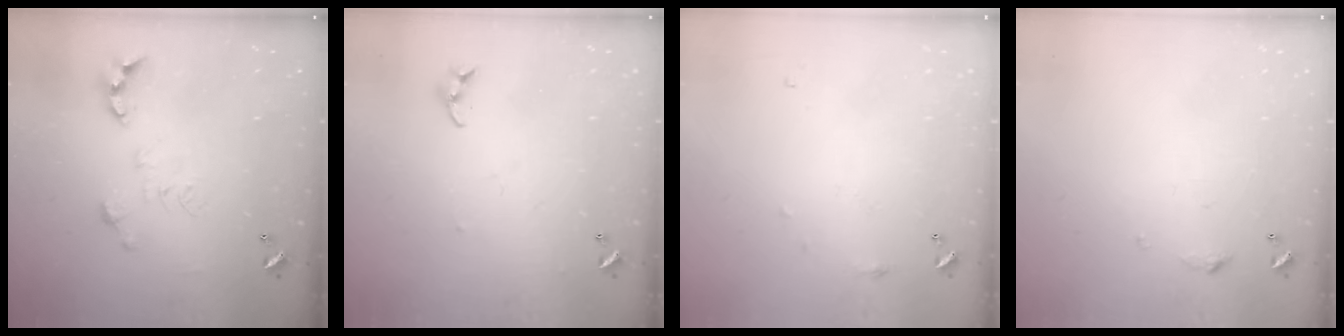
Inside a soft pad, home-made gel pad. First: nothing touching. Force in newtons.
{"total": 4.2, "press": 4.1, "slide": 0.4}
{"total": 6.7, "press": 6.6, "slide": 0.9}
{"total": 5.0, "press": 4.9, "slide": 0.8}